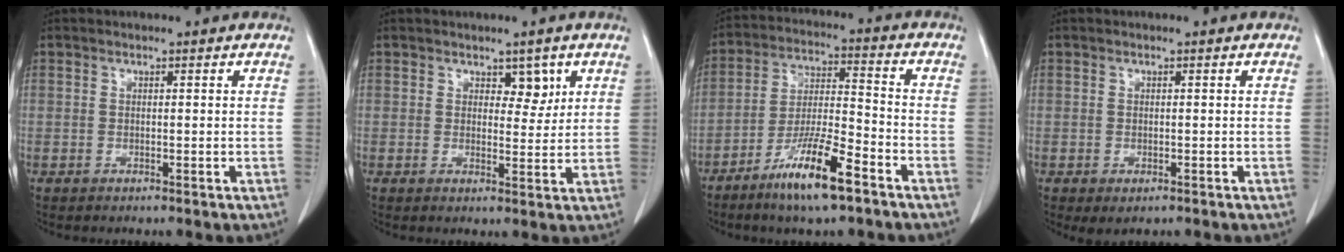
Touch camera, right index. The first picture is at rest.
{"total": 3.2, "force": [1.7, 1.8, 2.0], "torque": [-0.017, -0.001, 0.025]}
{"total": 11.7, "force": [-7.4, 1.3, 9.0], "torque": [-0.173, -0.020, -0.138]}
{"total": 1.7, "force": [-0.8, 0.9, 1.1], "torque": [-0.014, -0.003, -0.001]}